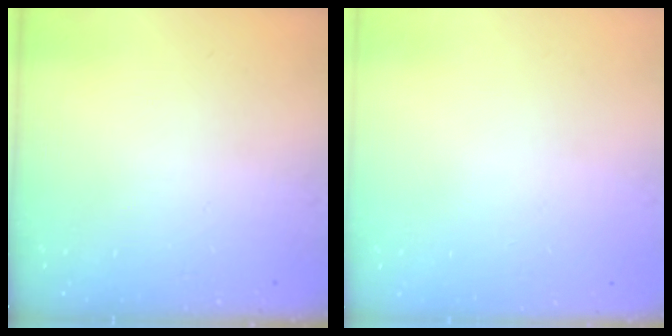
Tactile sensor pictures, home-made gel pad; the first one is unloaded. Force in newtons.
{"total": 0.0}